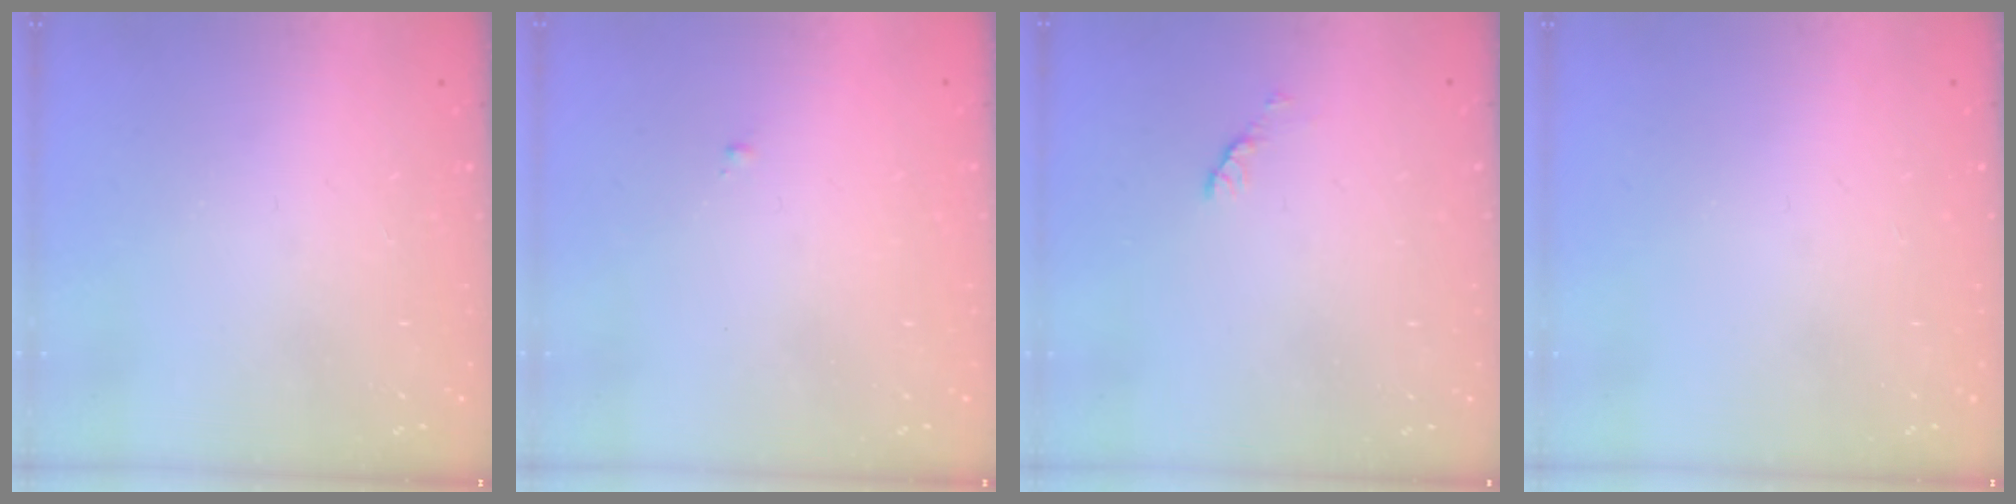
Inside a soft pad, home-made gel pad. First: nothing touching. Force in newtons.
{"total": 0.6, "press": 0.6, "slide": 0.2}
{"total": 2.8, "press": 2.7, "slide": 0.4}
{"total": 0.0}